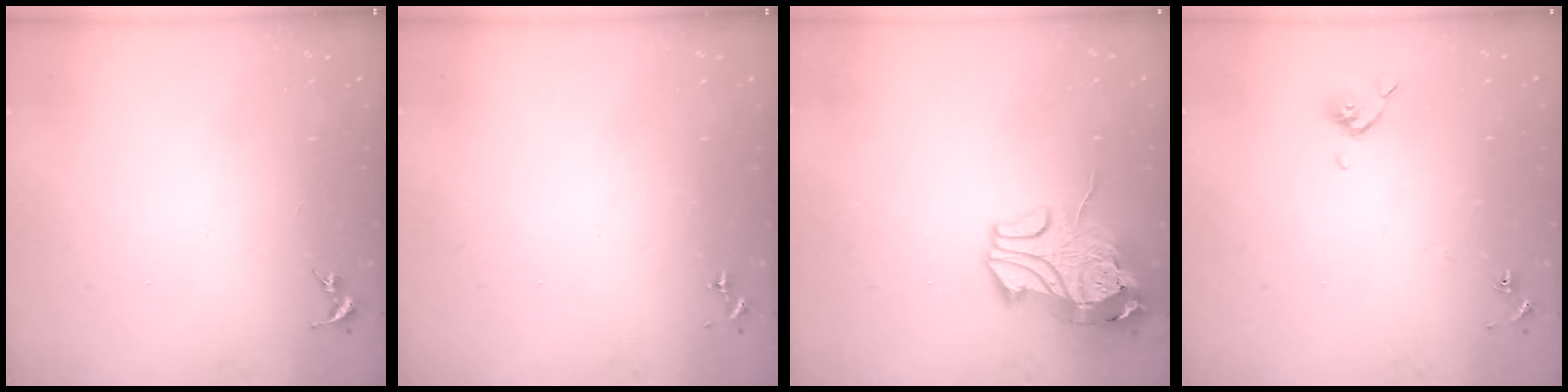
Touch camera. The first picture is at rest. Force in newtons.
{"total": 0.0}
{"total": 13.3, "press": 13.1, "slide": 2.0}
{"total": 5.2, "press": 5.1, "slide": 1.0}